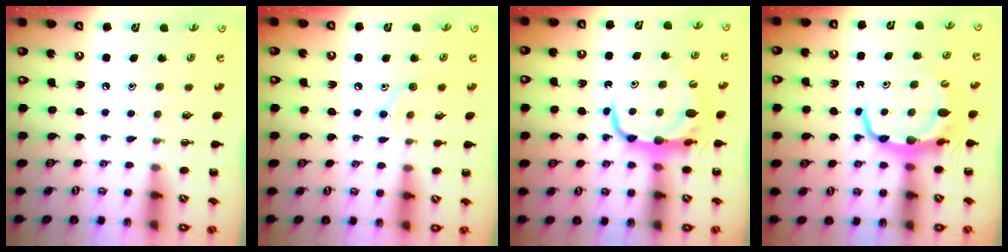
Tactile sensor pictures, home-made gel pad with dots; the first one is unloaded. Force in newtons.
{"total": 7.3, "press": 7.1, "slide": 1.4}
{"total": 7.8, "press": 7.7, "slide": 1.3}
{"total": 7.7, "press": 7.6, "slide": 1.1}